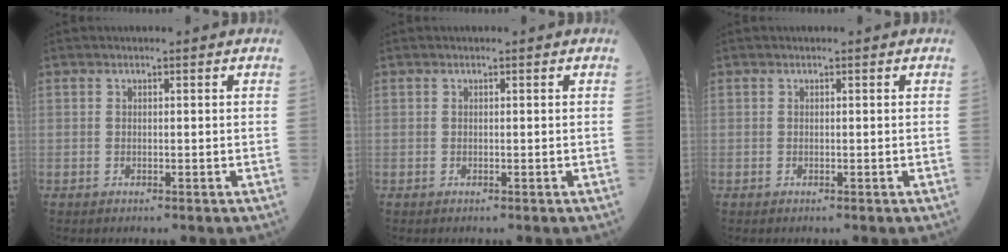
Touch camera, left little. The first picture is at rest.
{"total": 0.0}
{"total": 0.0}